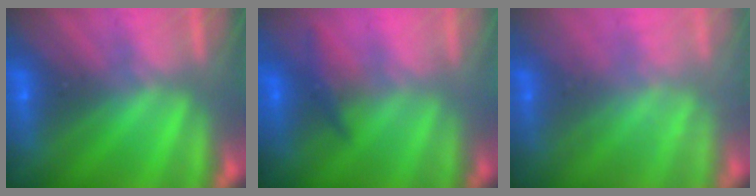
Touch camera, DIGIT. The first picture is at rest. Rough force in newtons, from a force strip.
{"total": 1.8}
{"total": 2.1}